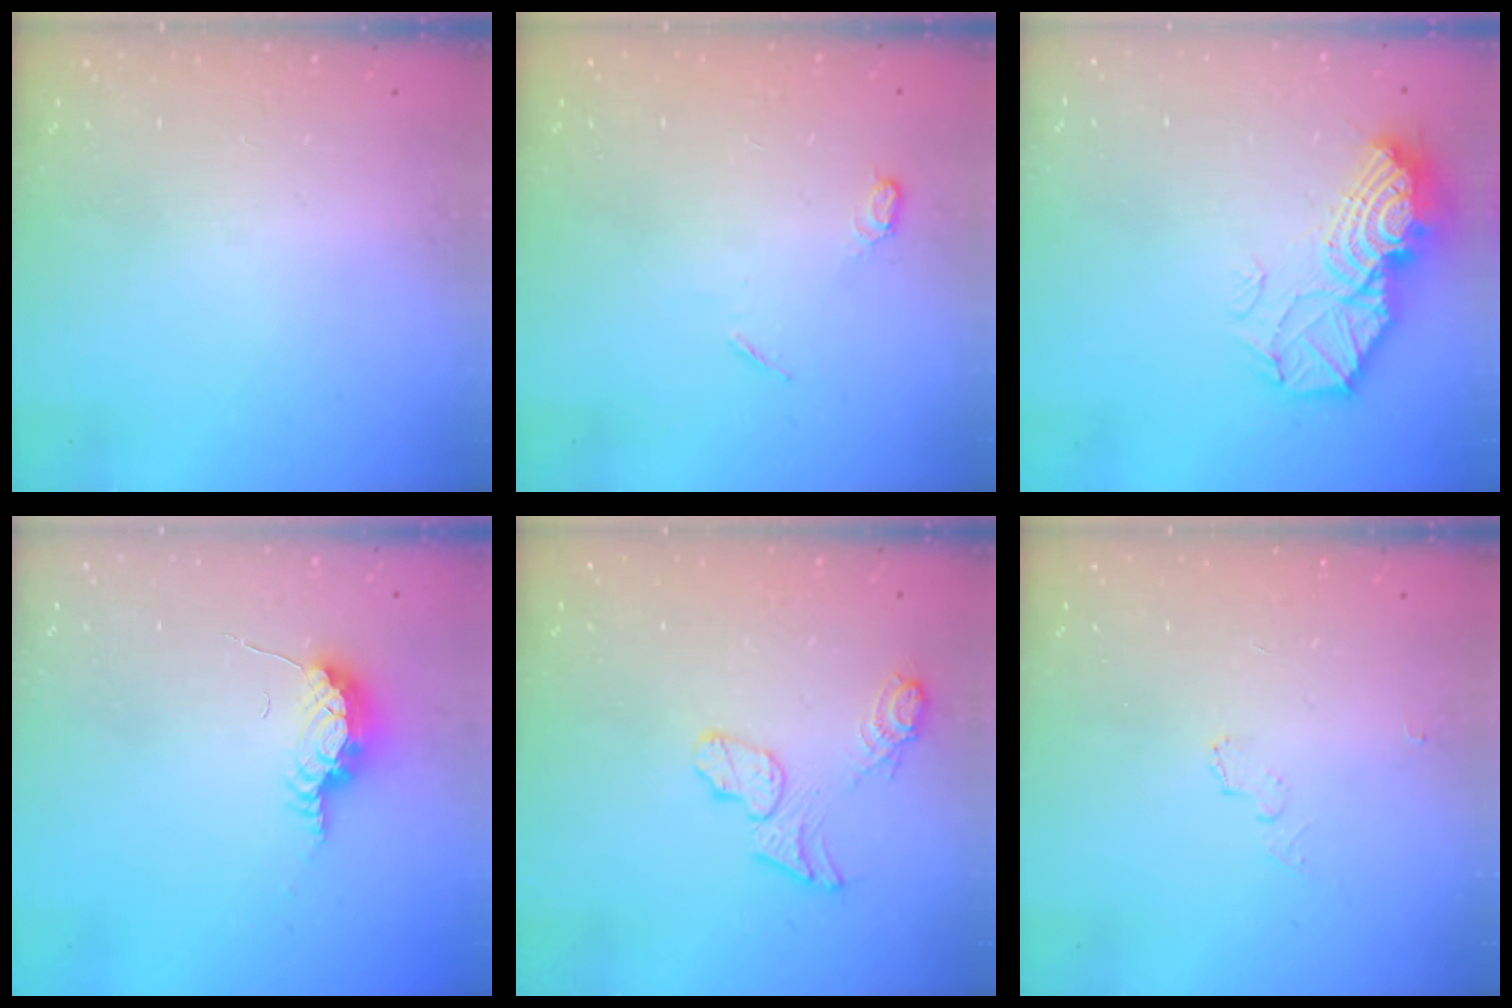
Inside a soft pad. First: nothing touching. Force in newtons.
{"total": 5.3, "press": 5.3, "slide": 0.7}
{"total": 15.7, "press": 15.6, "slide": 1.3}
{"total": 7.5, "press": 7.4, "slide": 0.8}
{"total": 9.0, "press": 9.0, "slide": 0.7}
{"total": 11.7, "press": 5.0, "slide": 10.5}